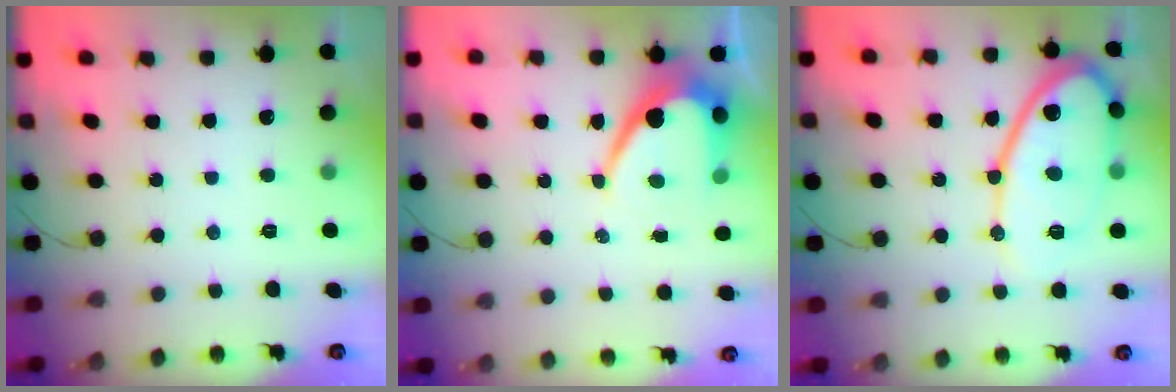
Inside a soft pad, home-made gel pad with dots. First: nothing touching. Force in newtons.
{"total": 10.7, "press": 10.7, "slide": 0.9}
{"total": 16.6, "press": 16.6, "slide": 1.3}